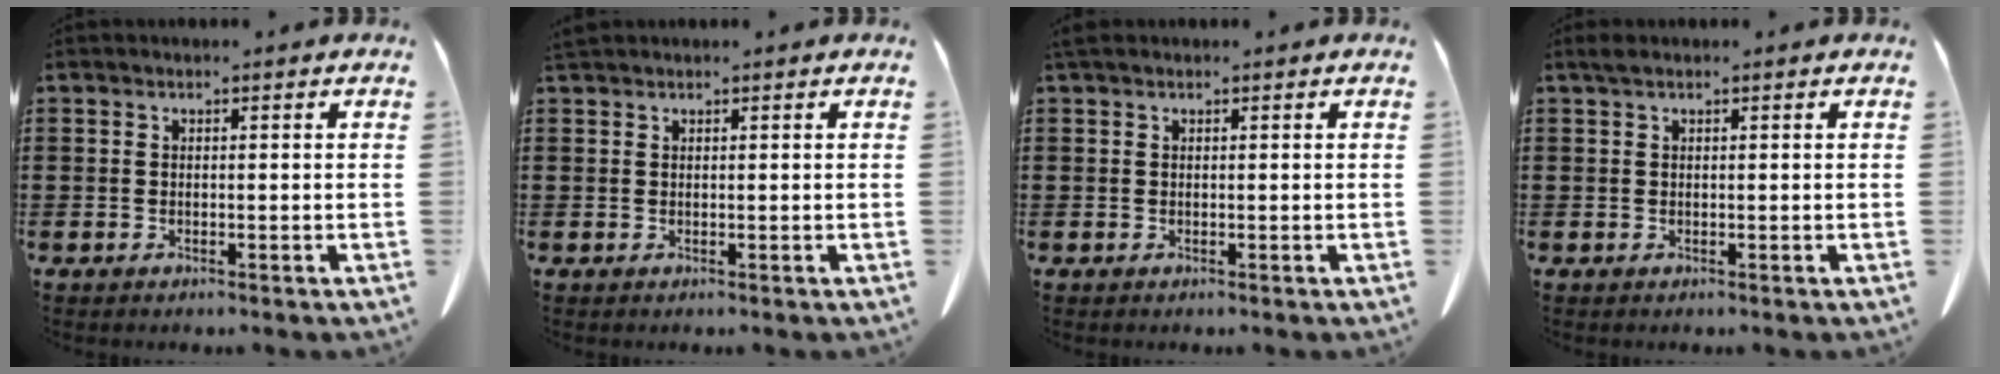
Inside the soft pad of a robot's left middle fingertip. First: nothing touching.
{"total": 0.8, "force": [0.7, 0.1, 0.2], "torque": [-0.007, -0.003, 0.016]}
{"total": 0.5, "force": [0.3, 0.2, 0.3], "torque": [-0.009, 0.001, 0.007]}
{"total": 0.9, "force": [0.5, 0.3, 0.6], "torque": [-0.015, 0.002, 0.010]}